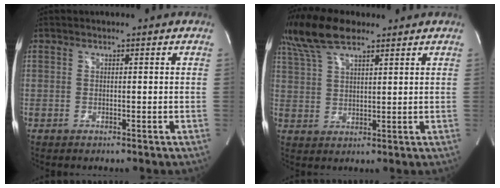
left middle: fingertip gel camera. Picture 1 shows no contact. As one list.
[{"total": 9.7, "force": [7.4, 2.8, 5.7], "torque": [-0.124, 0.026, 0.142]}]